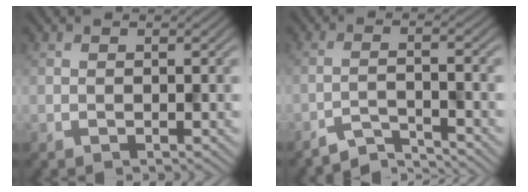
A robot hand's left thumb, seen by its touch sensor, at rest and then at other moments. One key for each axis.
{"total": 4.0, "fx": -3.7, "fy": 0.2, "fz": 1.5, "tx": -0.018, "ty": 0.004, "tz": -0.082}